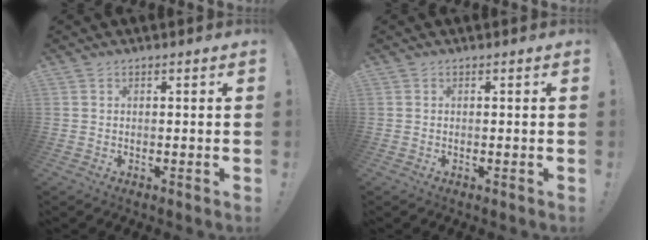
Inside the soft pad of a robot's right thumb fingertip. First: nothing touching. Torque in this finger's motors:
{"motor_torque": [-0.17, -0.07, 0.31, -0.04, 0.09]}